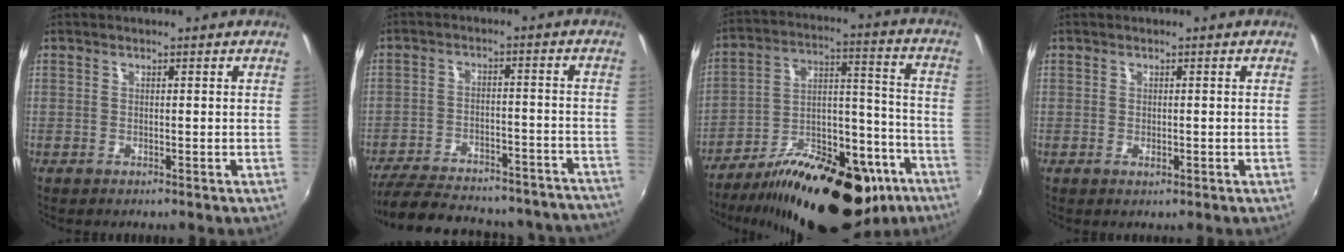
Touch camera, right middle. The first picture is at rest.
{"total": 29.8, "force": [-26.2, 9.0, 10.9], "torque": [-0.209, 0.015, -0.327]}
{"total": 28.2, "force": [-17.8, 12.3, 18.0], "torque": [-0.276, 0.011, -0.251]}
{"total": 0.9, "force": [-0.2, 0.5, 0.6], "torque": [-0.011, -0.002, -0.004]}